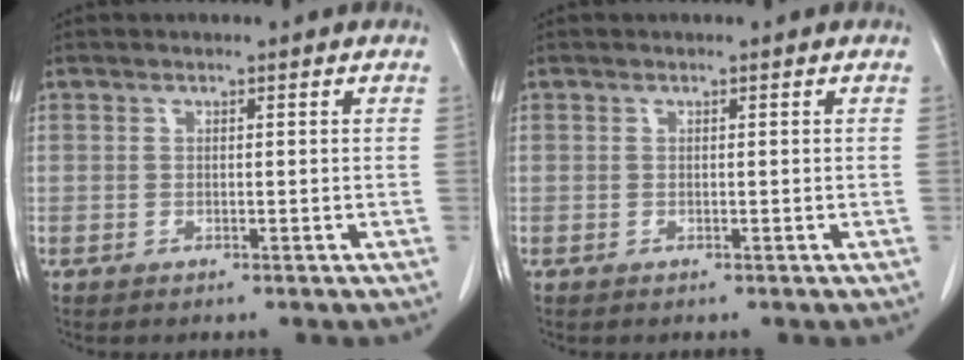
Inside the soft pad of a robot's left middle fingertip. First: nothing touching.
{"total": 0.0}